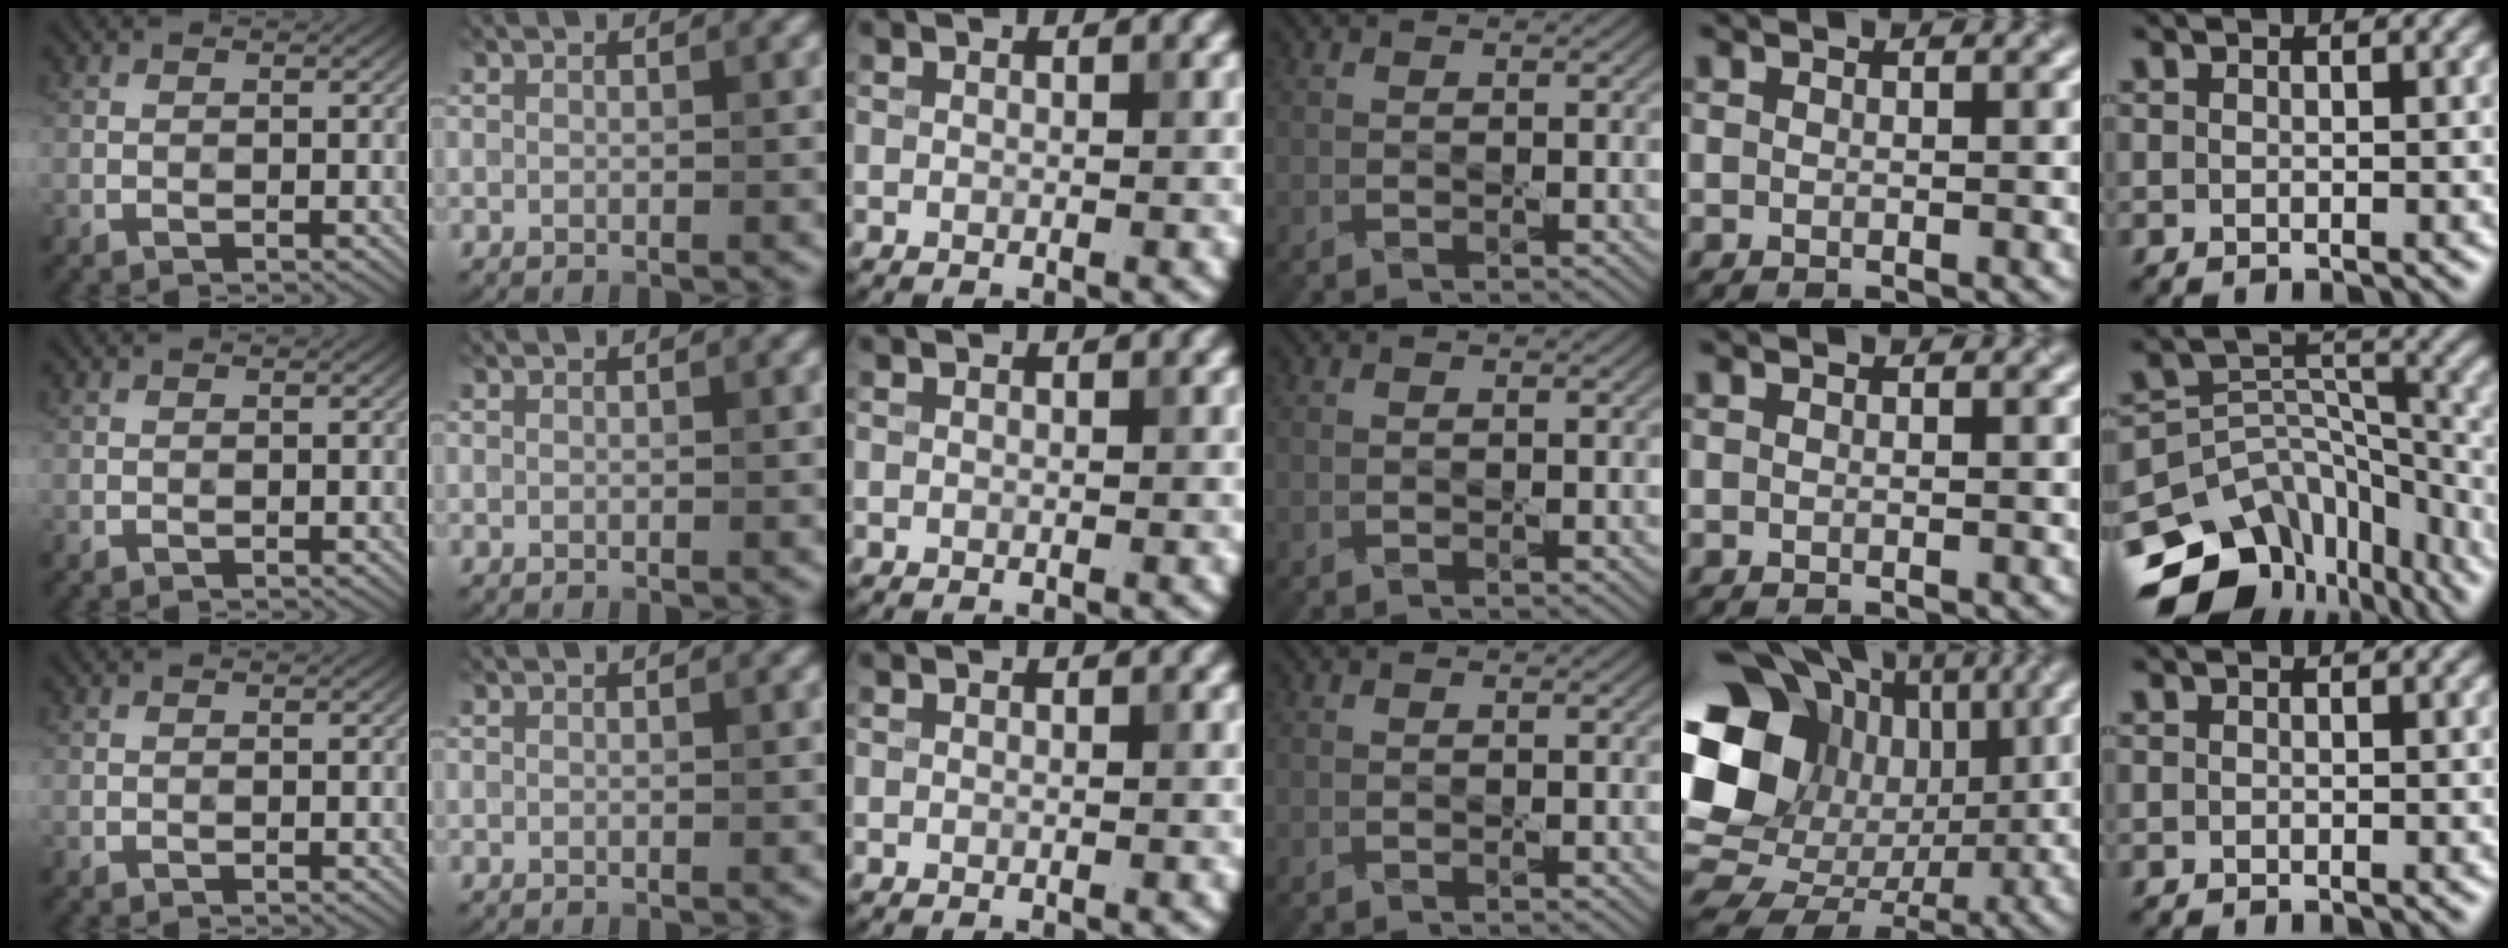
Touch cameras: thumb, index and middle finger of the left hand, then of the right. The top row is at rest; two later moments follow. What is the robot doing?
{"motion": "press", "object": "camera"}